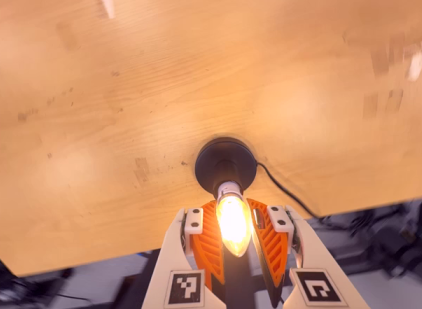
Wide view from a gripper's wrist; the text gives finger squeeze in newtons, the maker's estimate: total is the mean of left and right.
{"total": 14.3, "left": 14.3, "right": 14.2}